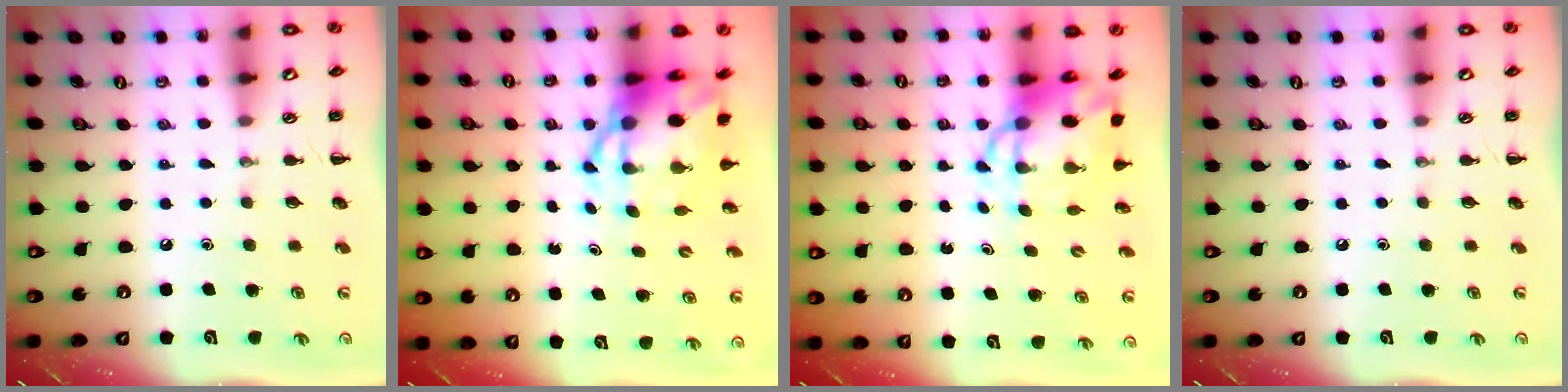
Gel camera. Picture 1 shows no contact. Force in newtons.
{"total": 8.2, "press": 7.9, "slide": 2.0}
{"total": 7.7, "press": 7.4, "slide": 2.0}
{"total": 0.0}